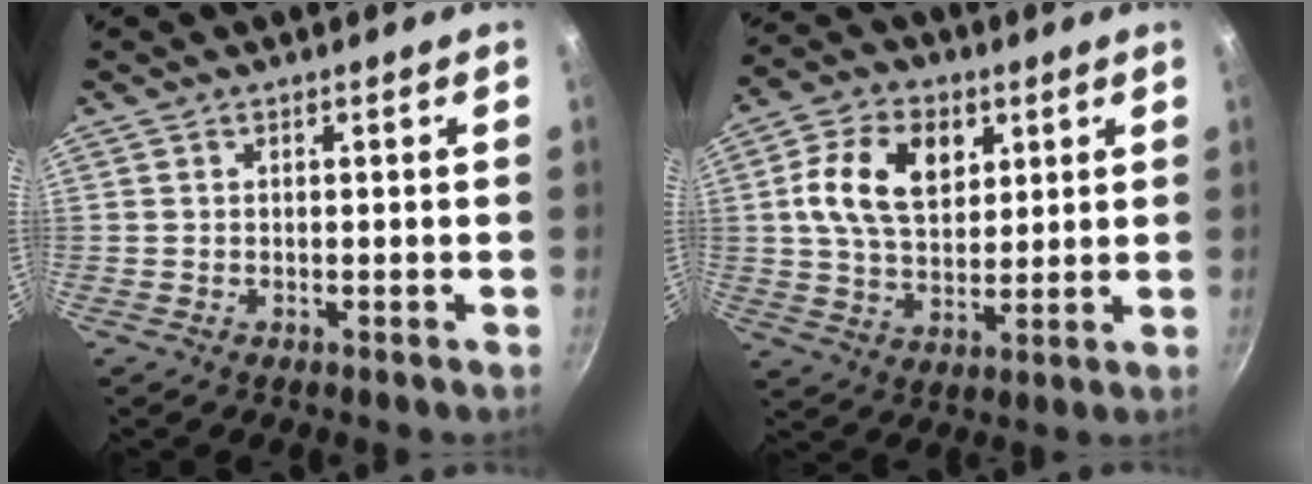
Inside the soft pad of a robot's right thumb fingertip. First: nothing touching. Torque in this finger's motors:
{"motor_torque": [-0.39, 0.63, 0.52, -0.36, 0.22]}